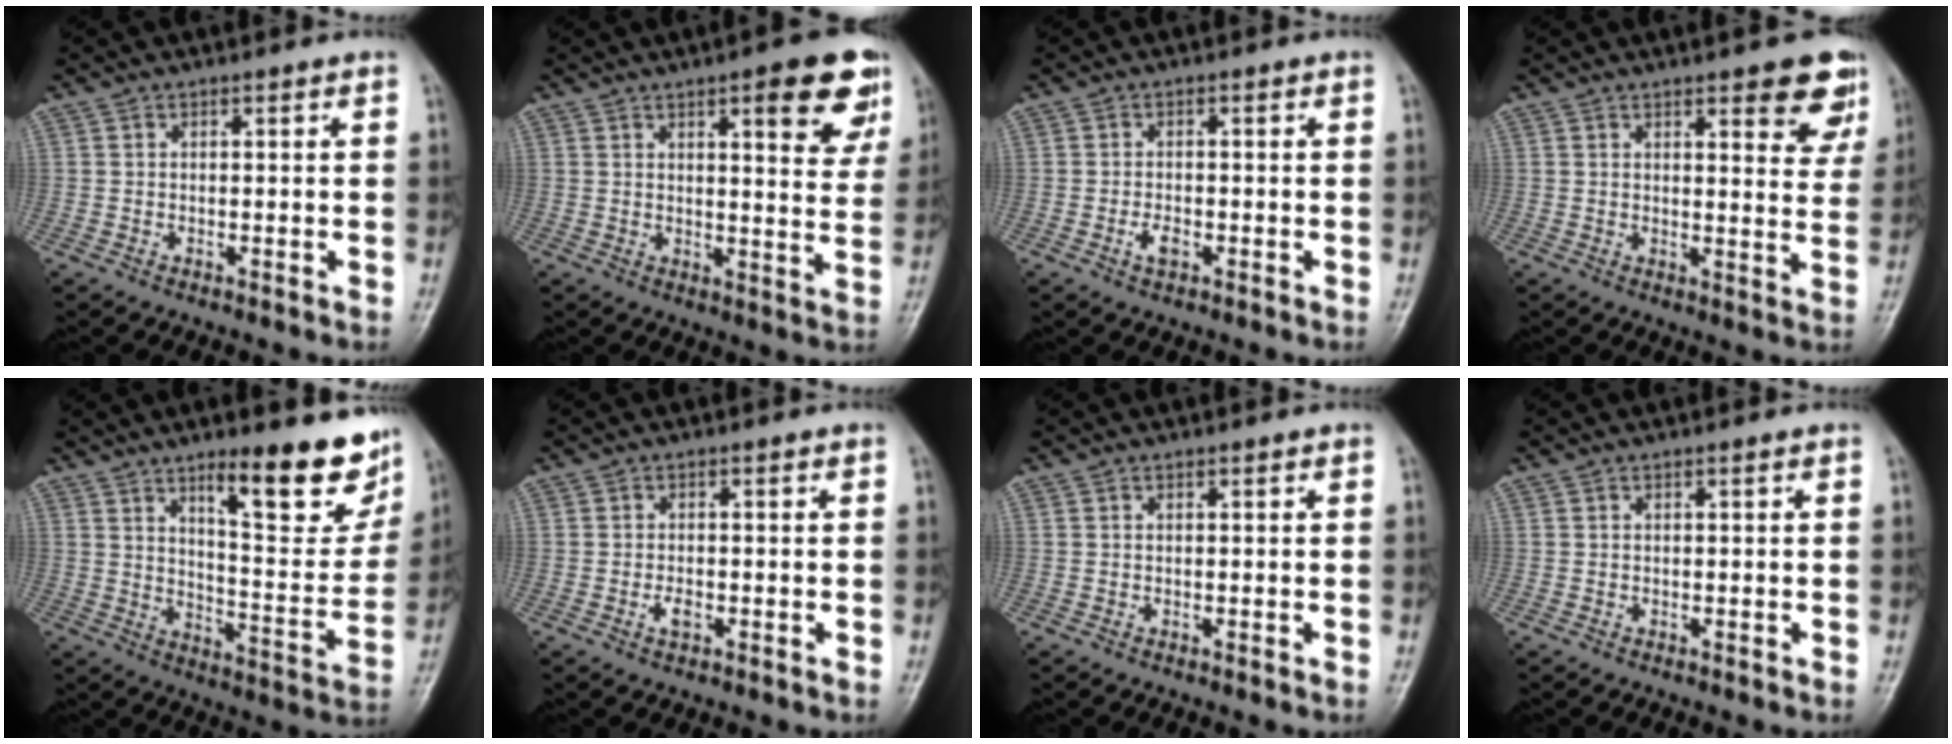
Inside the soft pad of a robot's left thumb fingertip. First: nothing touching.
{"total": 12.1, "force": [6.3, 3.4, 9.7], "torque": [-0.085, -0.027, 0.075]}
{"total": 2.3, "force": [-0.9, 1.3, 1.7], "torque": [-0.030, 0.001, -0.018]}
{"total": 10.3, "force": [6.0, 3.3, 7.6], "torque": [-0.057, -0.028, 0.069]}
{"total": 18.2, "force": [11.7, 5.1, 13.0], "torque": [-0.128, -0.080, 0.173]}
{"total": 1.9, "force": [-0.7, 1.1, 1.4], "torque": [-0.024, 0.000, -0.013]}
{"total": 0.0}
{"total": 0.0}